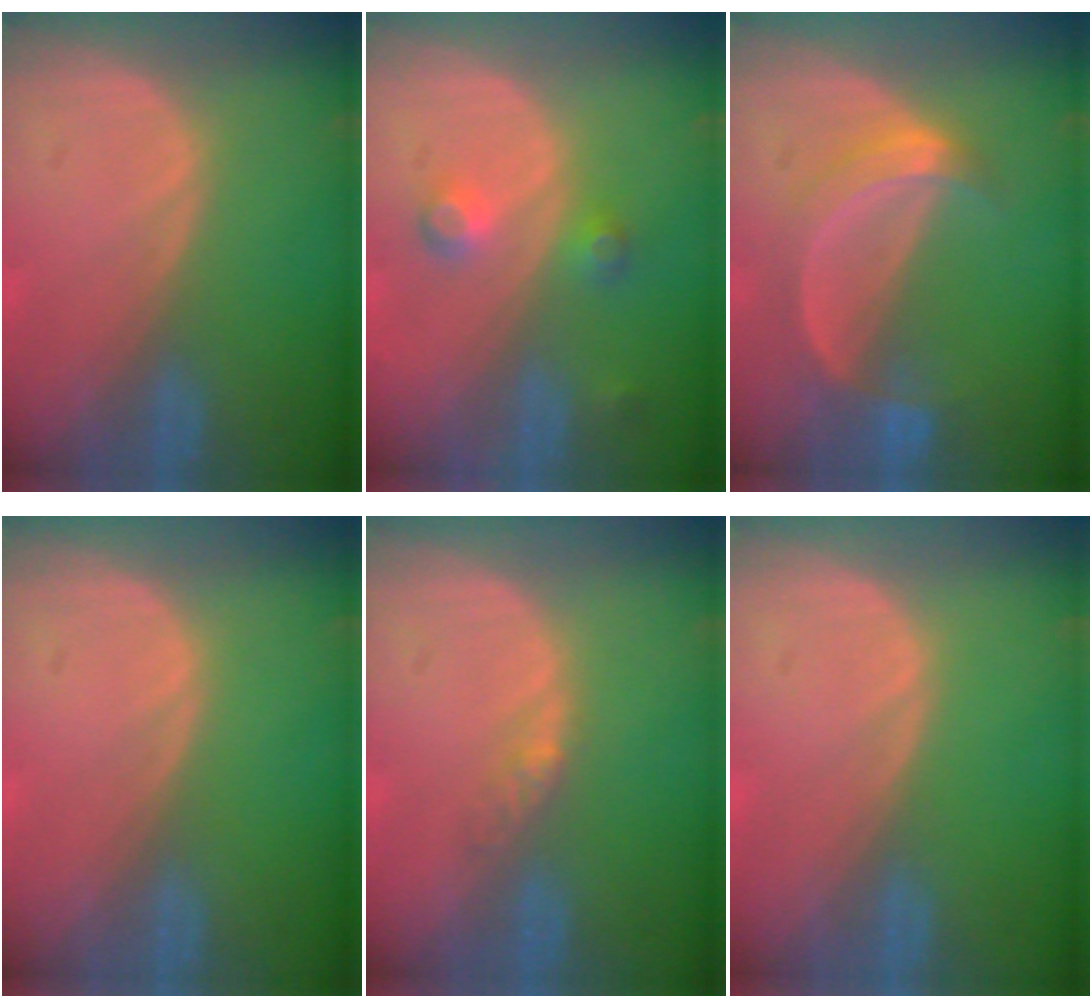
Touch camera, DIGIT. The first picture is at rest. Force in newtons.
{"total": 3.6, "press": 3.4, "slide": 1.1}
{"total": 5.3, "press": 5.2, "slide": 1.2}
{"total": 0.0}
{"total": 2.2, "press": 1.7, "slide": 1.3}
{"total": 0.0}